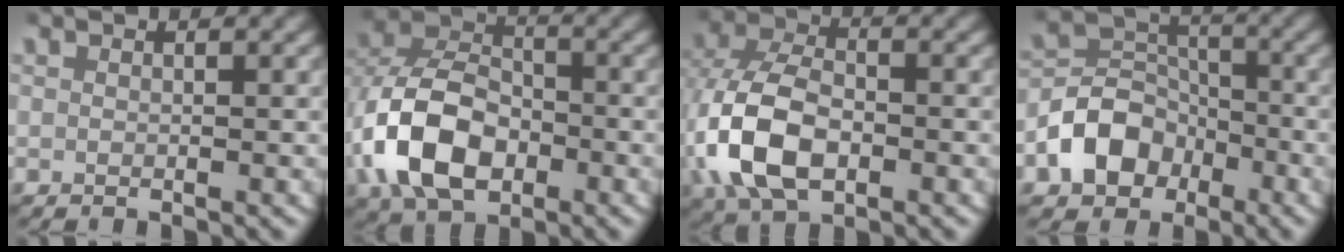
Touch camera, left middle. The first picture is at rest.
{"total": 9.7, "force": [-2.1, 7.1, 6.2], "torque": [-0.134, -0.015, -0.035]}
{"total": 8.8, "force": [-1.2, 5.9, 6.4], "torque": [-0.163, -0.024, -0.010]}
{"total": 6.2, "force": [-2.6, 5.1, 2.4], "torque": [-0.040, -0.004, -0.052]}